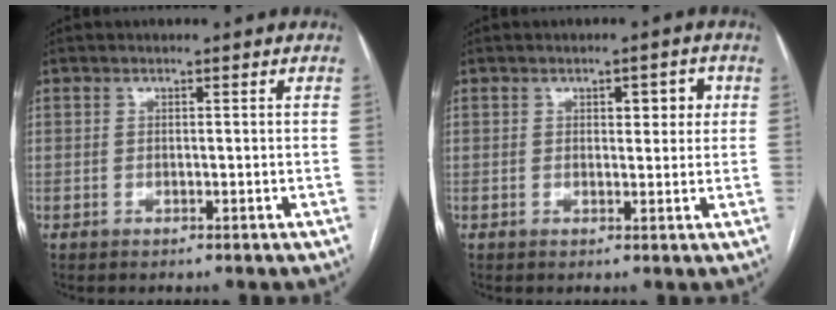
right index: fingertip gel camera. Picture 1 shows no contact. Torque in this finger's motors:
{"motor_torque": [0.04, -0.01, 0.13, 0.03]}